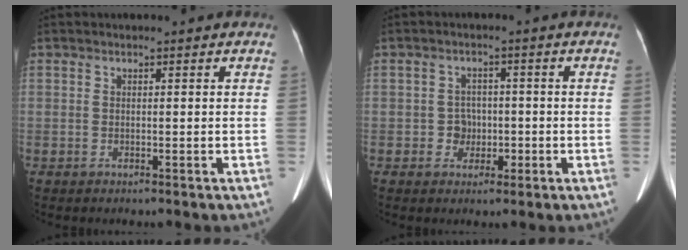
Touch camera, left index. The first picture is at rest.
{"total": 2.9, "force": [-0.6, 2.7, 0.8], "torque": [-0.010, 0.008, -0.005]}